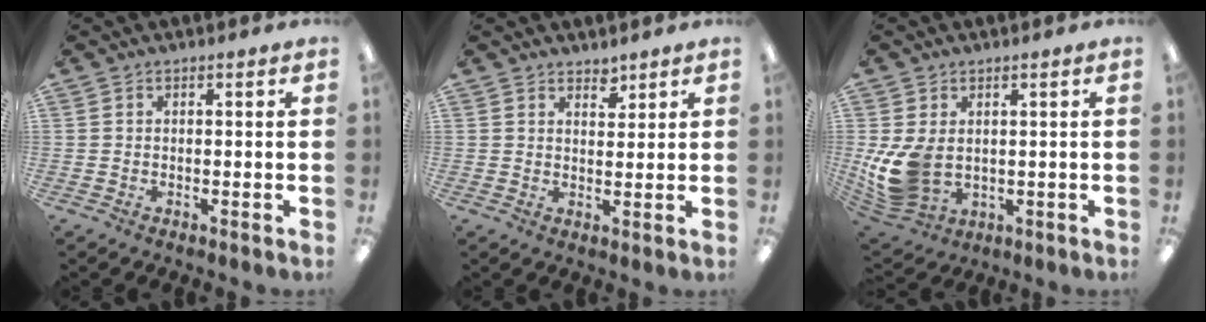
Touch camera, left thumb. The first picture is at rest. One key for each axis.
{"total": 3.0, "fx": 2.7, "fy": 1.1, "fz": 0.5, "tx": 0.010, "ty": -0.023, "tz": 0.046}
{"total": 10.4, "fx": 0.1, "fy": 7.3, "fz": 7.4, "tx": -0.176, "ty": -0.002, "tz": 0.009}